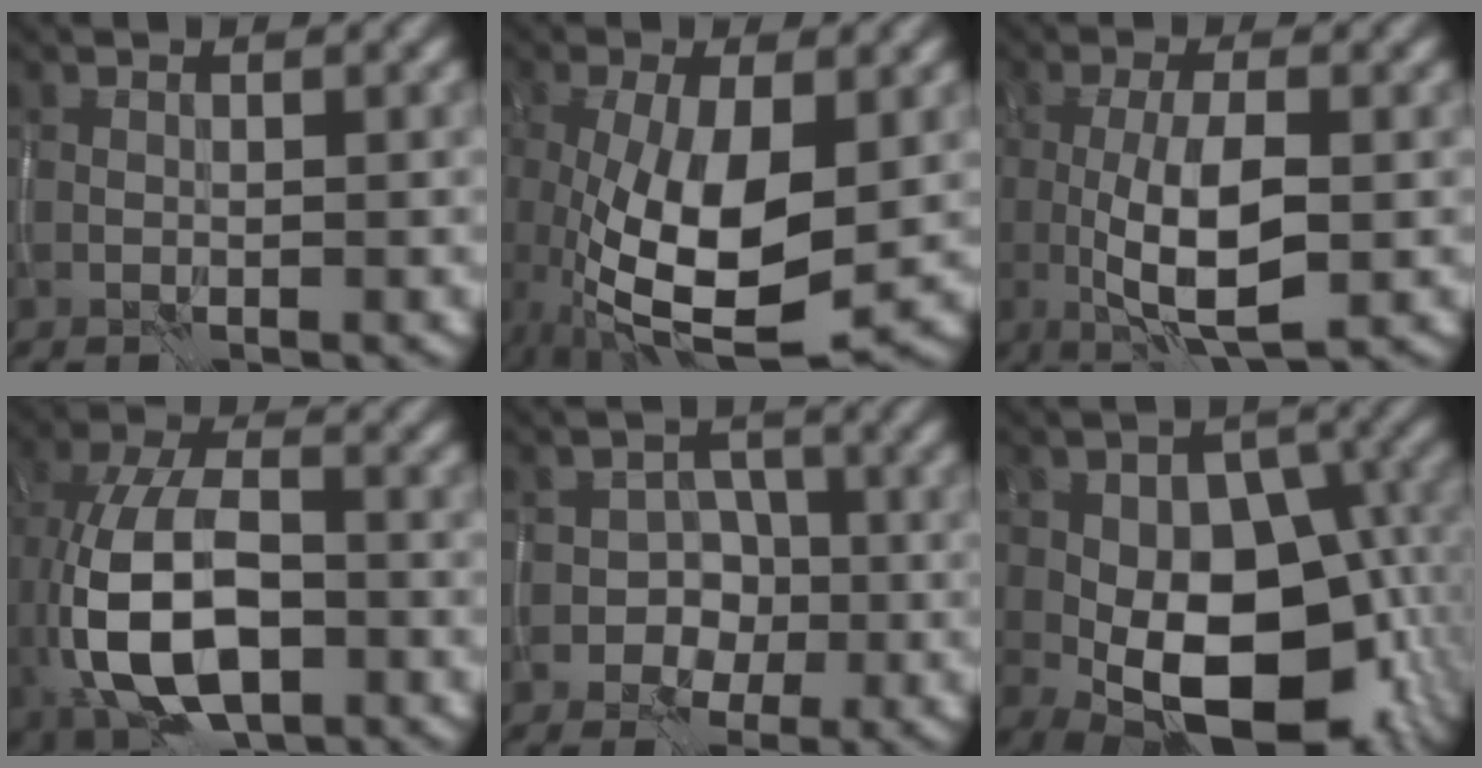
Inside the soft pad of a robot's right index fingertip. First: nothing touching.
{"total": 10.3, "force": [-1.5, 3.8, 9.4], "torque": [-0.184, -0.018, -0.021]}
{"total": 6.3, "force": [-0.8, 1.8, 5.9], "torque": [-0.111, -0.009, -0.010]}
{"total": 11.2, "force": [-2.3, 6.3, 9.0], "torque": [-0.188, -0.014, -0.039]}
{"total": 4.3, "force": [-1.7, 3.7, 1.3], "torque": [0.023, 0.009, -0.046]}
{"total": 14.9, "force": [-3.4, 9.2, 11.2], "torque": [-0.156, -0.008, -0.047]}